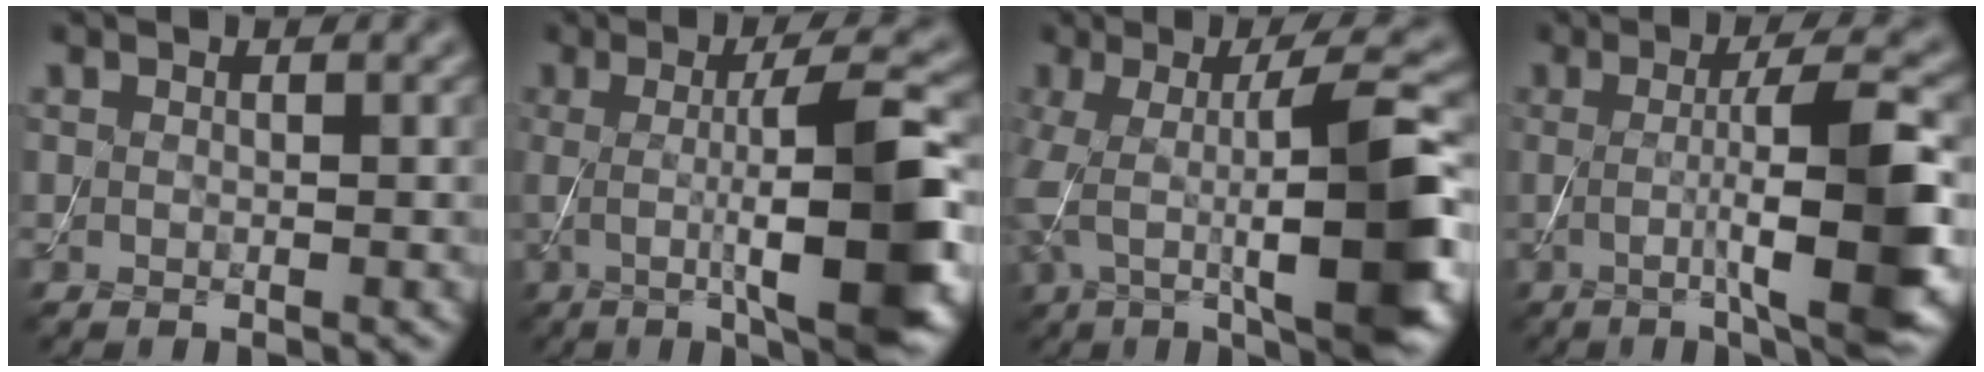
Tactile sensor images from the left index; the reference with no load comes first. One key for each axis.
{"total": 10.4, "fx": -0.7, "fy": 2.2, "fz": 10.1, "tx": -0.134, "ty": -0.005, "tz": -0.010}
{"total": 10.9, "fx": -1.8, "fy": 2.6, "fz": 10.5, "tx": -0.158, "ty": 0.010, "tz": -0.029}
{"total": 9.3, "fx": -0.8, "fy": 1.8, "fz": 9.1, "tx": -0.125, "ty": -0.002, "tz": -0.012}